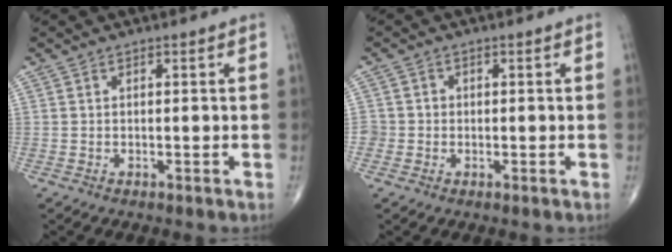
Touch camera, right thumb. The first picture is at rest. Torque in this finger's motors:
{"motor_torque": [0.04, -0.17, -0.04, -0.08, 0.01]}